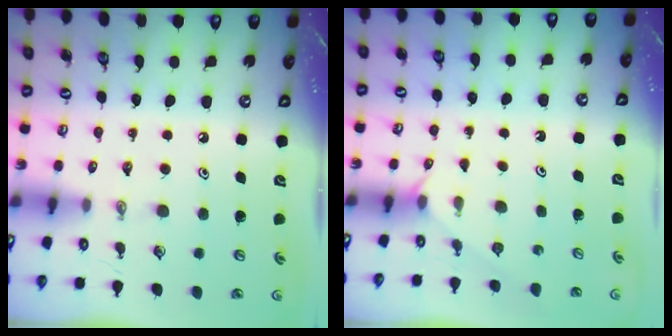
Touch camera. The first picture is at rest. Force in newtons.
{"total": 1.5, "press": 1.5, "slide": 0.3}